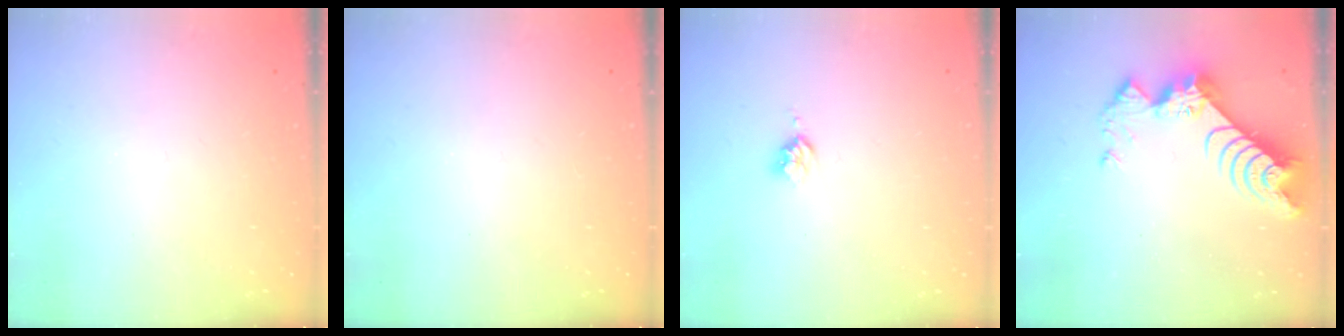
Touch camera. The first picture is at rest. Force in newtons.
{"total": 0.0}
{"total": 2.5, "press": 2.5, "slide": 0.3}
{"total": 9.9, "press": 9.9, "slide": 0.8}